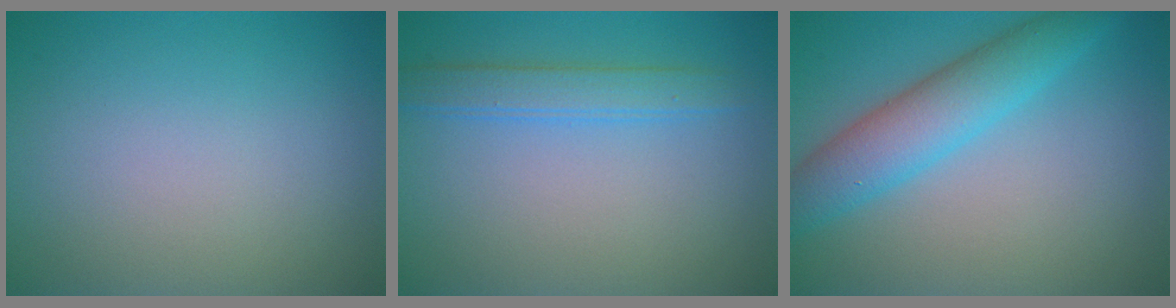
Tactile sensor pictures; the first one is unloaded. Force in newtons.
{"total": 2.0, "press": 2.0, "slide": 0.1}
{"total": 5.3, "press": 5.3, "slide": 0.1}